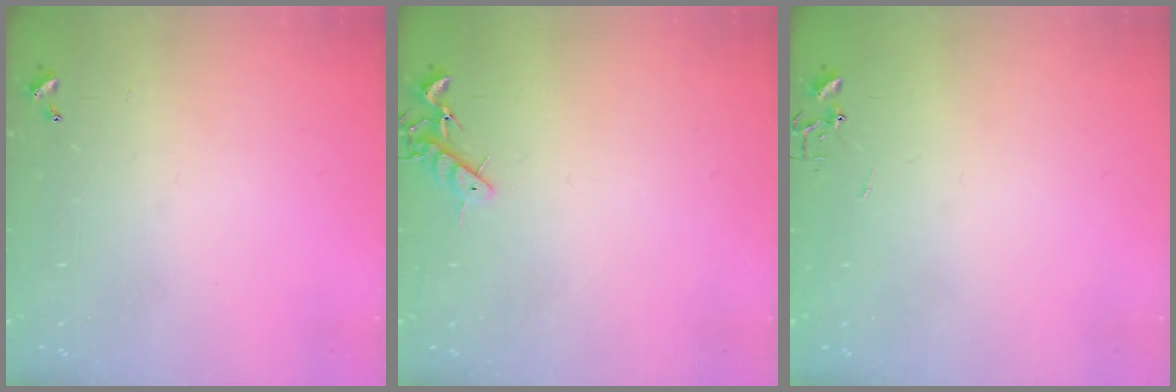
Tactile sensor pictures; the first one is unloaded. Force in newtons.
{"total": 7.4, "press": 7.4, "slide": 0.9}
{"total": 0.0}